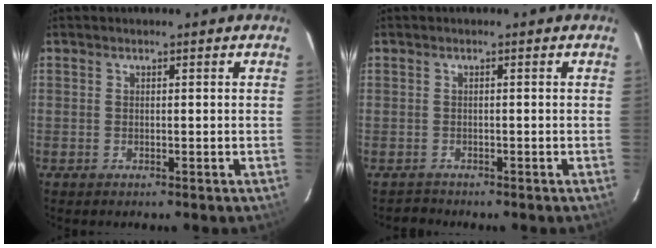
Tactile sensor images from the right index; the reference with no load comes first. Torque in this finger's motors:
{"motor_torque": [-1.48, 0.23, -1.05, -0.21]}